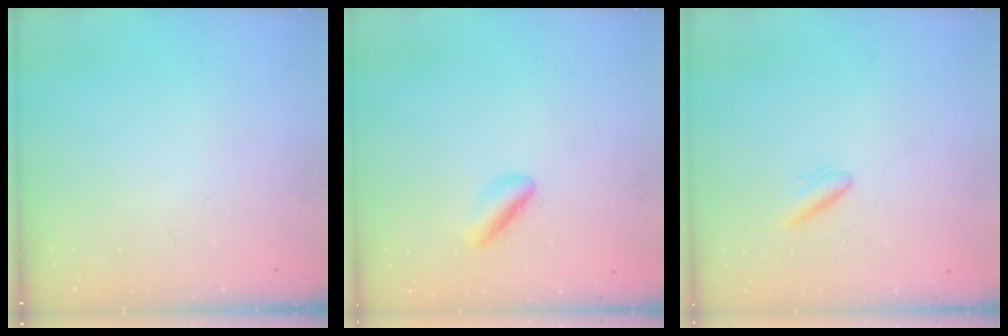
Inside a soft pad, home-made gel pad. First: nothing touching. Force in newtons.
{"total": 2.8, "press": 2.8, "slide": 0.3}
{"total": 3.0, "press": 2.8, "slide": 1.0}